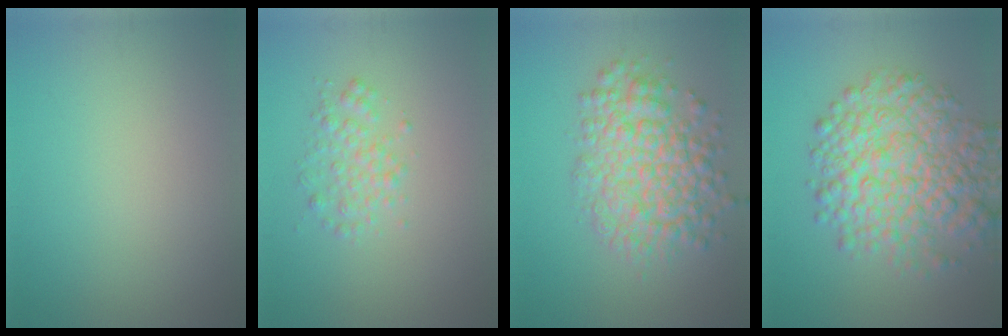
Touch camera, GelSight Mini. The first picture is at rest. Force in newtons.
{"total": 2.0, "press": 2.0, "slide": 0.0}
{"total": 6.8, "press": 6.8, "slide": 0.3}
{"total": 8.8, "press": 8.8, "slide": 0.2}